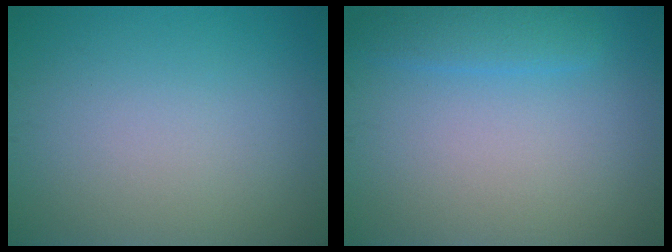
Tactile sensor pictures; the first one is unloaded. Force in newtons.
{"total": 2.1, "press": 2.1, "slide": 0.1}